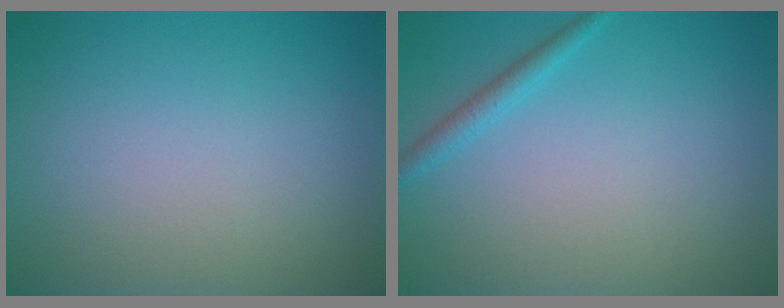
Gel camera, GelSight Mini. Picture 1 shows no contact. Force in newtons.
{"total": 1.4, "press": 1.4, "slide": 0.1}